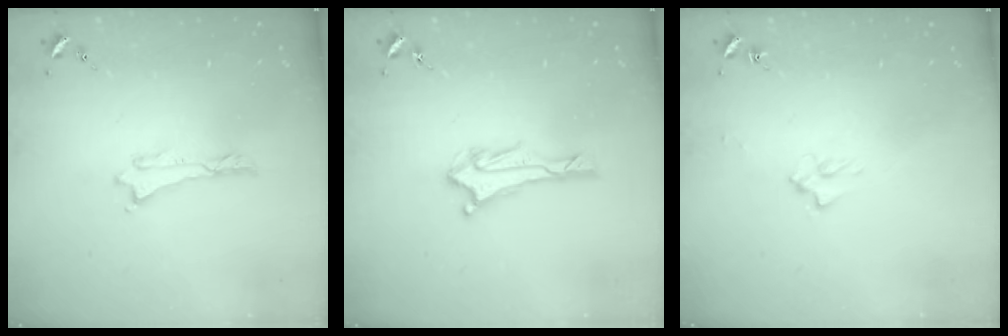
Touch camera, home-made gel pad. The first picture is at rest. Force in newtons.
{"total": 2.9, "press": 2.8, "slide": 0.7}
{"total": 2.0, "press": 2.0, "slide": 0.3}